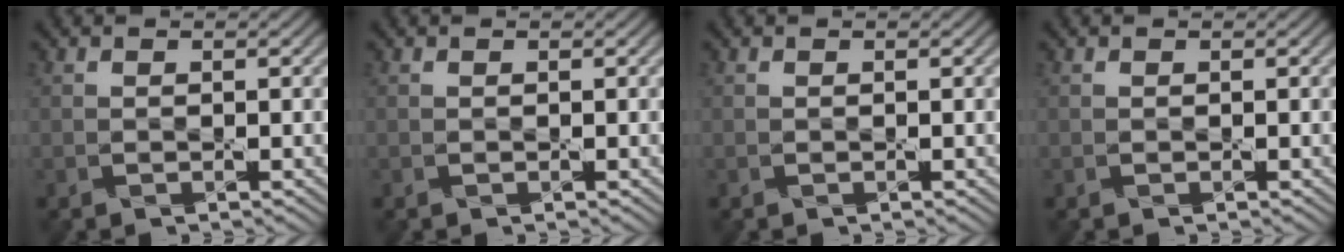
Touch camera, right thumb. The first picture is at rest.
{"total": 0.0}
{"total": 0.0}
{"total": 0.0}